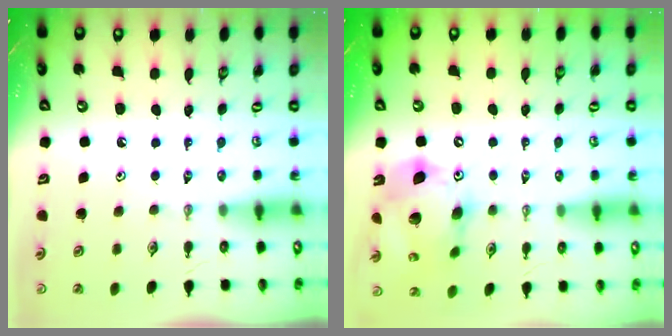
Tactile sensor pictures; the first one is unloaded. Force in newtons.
{"total": 16.5, "press": 16.4, "slide": 2.0}